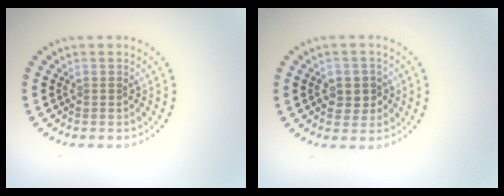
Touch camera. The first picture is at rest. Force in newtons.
{"total": 2.5, "press": 2.5, "slide": 0.5}